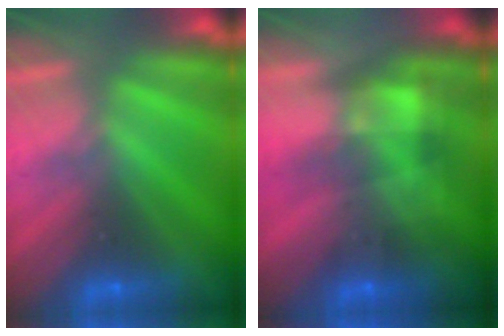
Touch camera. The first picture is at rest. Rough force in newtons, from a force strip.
{"total": 5.3}